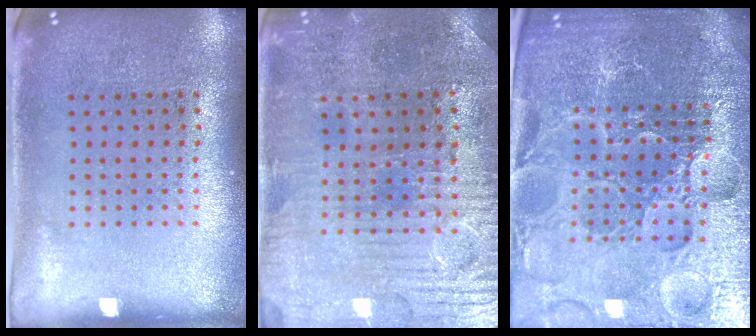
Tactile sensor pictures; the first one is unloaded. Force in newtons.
{"total": 2.2, "press": 2.2, "slide": 0.5}
{"total": 6.0, "press": 5.4, "slide": 2.7}